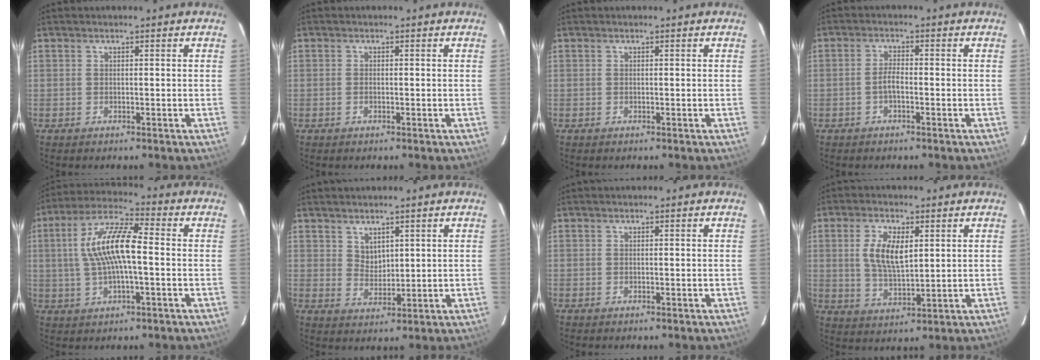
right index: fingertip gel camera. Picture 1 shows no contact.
{"total": 0.7, "force": [-0.3, 0.4, 0.5], "torque": [-0.011, 0.001, -0.006]}
{"total": 0.0}
{"total": 2.2, "force": [-1.0, 0.6, 1.9], "torque": [-0.041, 0.005, -0.020]}
{"total": 12.1, "force": [0.2, 3.5, 11.6], "torque": [-0.224, 0.017, 0.002]}
{"total": 3.4, "force": [2.4, 2.1, 1.2], "torque": [-0.014, 0.001, 0.048]}
{"total": 0.0}
{"total": 7.9, "force": [2.1, 3.6, 6.8], "torque": [-0.131, 0.001, 0.044]}